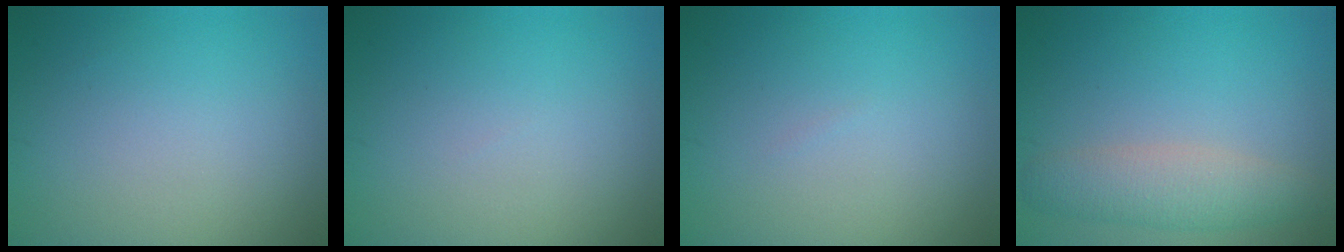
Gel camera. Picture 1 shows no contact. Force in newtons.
{"total": 0.0}
{"total": 0.0}
{"total": 3.6, "press": 3.6, "slide": 0.3}